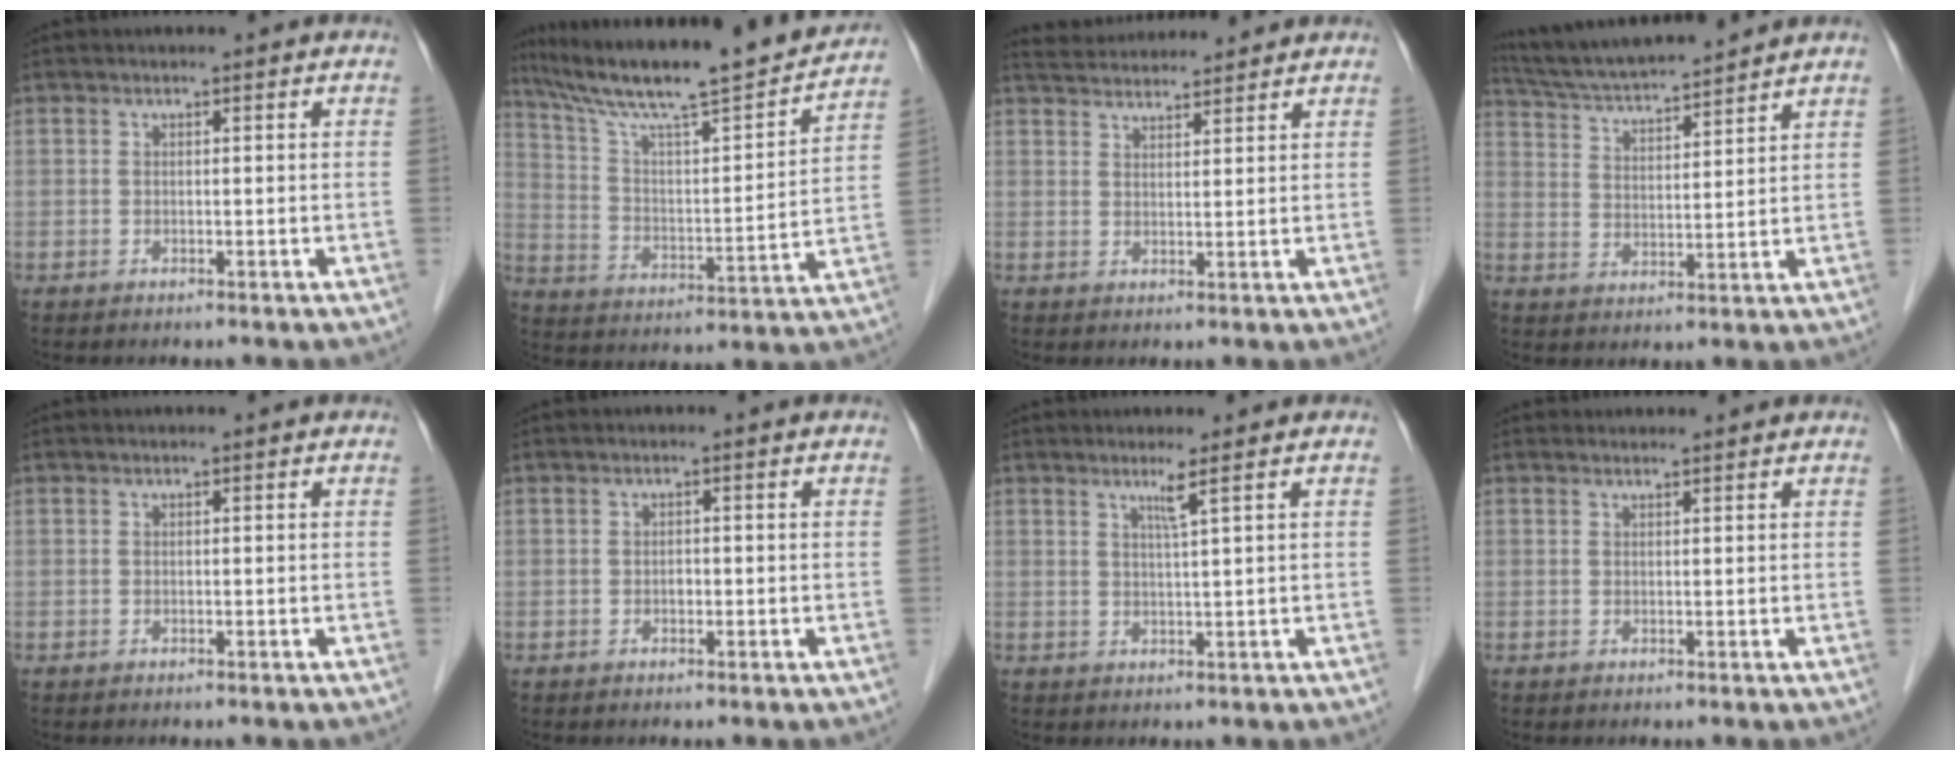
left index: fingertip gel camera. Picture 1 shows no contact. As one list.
[{"total": 22.6, "force": [19.6, 1.4, 11.2], "torque": [-0.192, -0.002, 0.304]}, {"total": 8.3, "force": [7.9, 1.2, 2.0], "torque": [-0.038, 0.032, 0.122]}, {"total": 12.9, "force": [11.9, 0.3, 4.9], "torque": [-0.094, 0.019, 0.203]}, {"total": 0.0}, {"total": 0.8, "force": [-0.3, 0.5, 0.5], "torque": [-0.010, 0.001, -0.006]}, {"total": 2.3, "force": [1.3, -0.9, 1.7], "torque": [-0.039, -0.009, 0.029]}, {"total": 1.4, "force": [1.4, 0.3, 0.0], "torque": [-0.011, 0.009, 0.020]}]